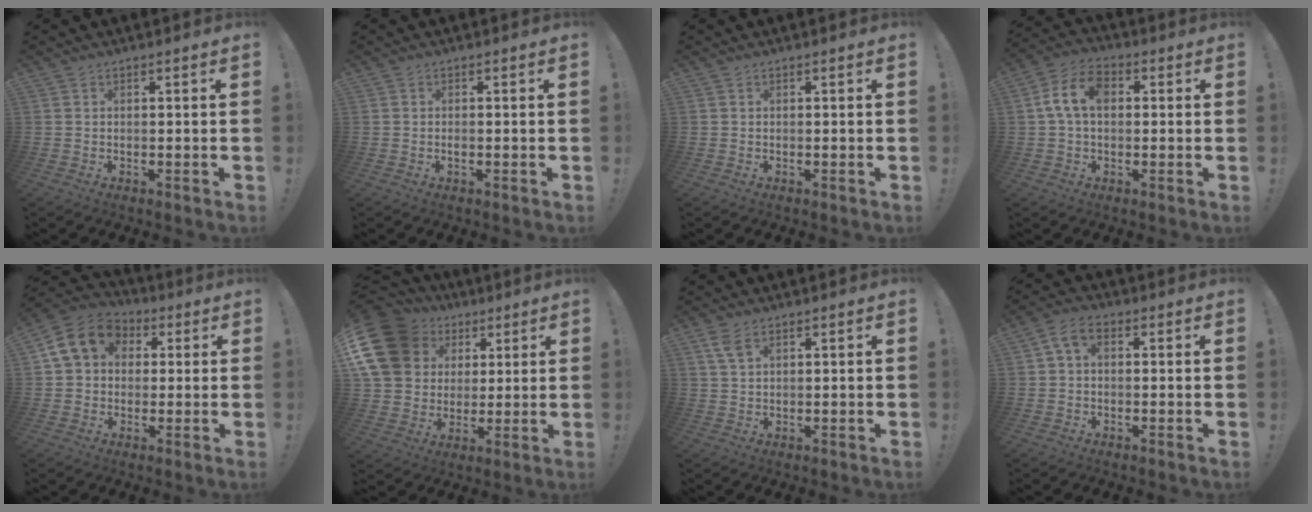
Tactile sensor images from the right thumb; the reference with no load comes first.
{"total": 0.6, "force": [-0.3, 0.3, 0.5], "torque": [-0.011, 0.002, -0.005]}
{"total": 0.0}
{"total": 9.6, "force": [1.3, 6.3, 7.1], "torque": [-0.134, 0.012, 0.026]}
{"total": 12.8, "force": [3.5, 10.5, 6.5], "torque": [-0.094, 0.004, 0.073]}
{"total": 18.9, "force": [7.2, 14.9, 9.1], "torque": [-0.169, -0.024, 0.149]}
{"total": 4.4, "force": [2.5, 1.9, 3.1], "torque": [-0.064, -0.006, 0.047]}
{"total": 4.9, "force": [1.0, 3.0, 3.7], "torque": [-0.065, 0.005, 0.021]}